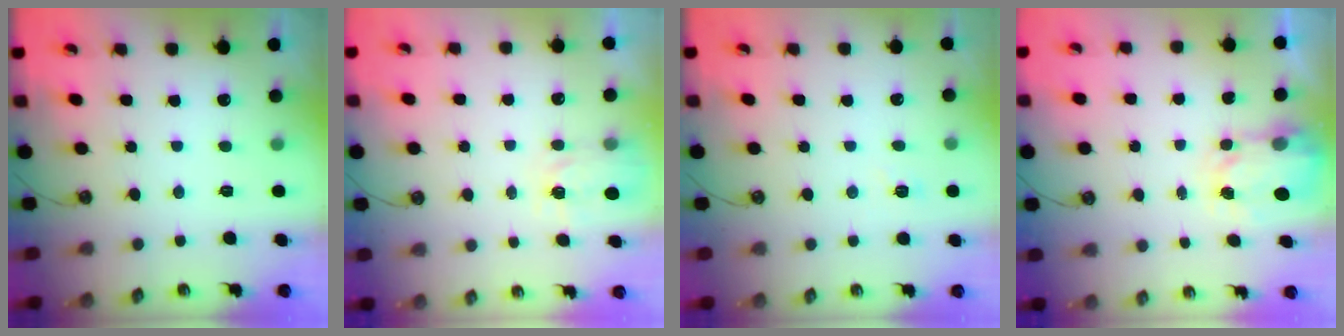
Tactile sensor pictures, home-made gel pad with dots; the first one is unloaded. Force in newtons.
{"total": 5.3, "press": 5.2, "slide": 0.4}
{"total": 2.9, "press": 2.8, "slide": 0.5}
{"total": 4.4, "press": 4.4, "slide": 0.2}